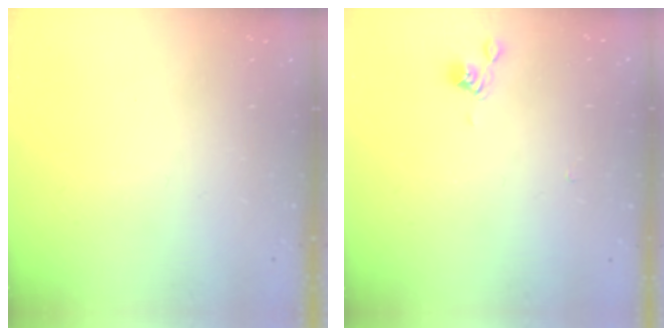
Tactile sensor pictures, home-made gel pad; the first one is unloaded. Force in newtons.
{"total": 3.4, "press": 3.3, "slide": 0.4}